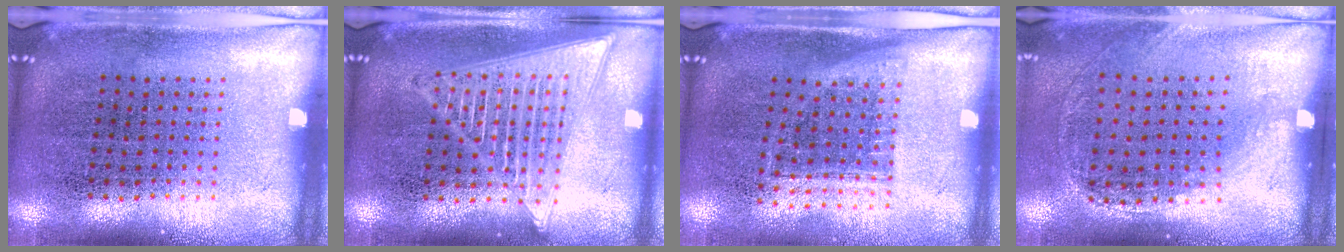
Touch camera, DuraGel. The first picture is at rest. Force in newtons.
{"total": 2.9, "press": 2.8, "slide": 0.4}
{"total": 1.2, "press": 0.9, "slide": 0.7}
{"total": 1.3, "press": 0.9, "slide": 0.9}